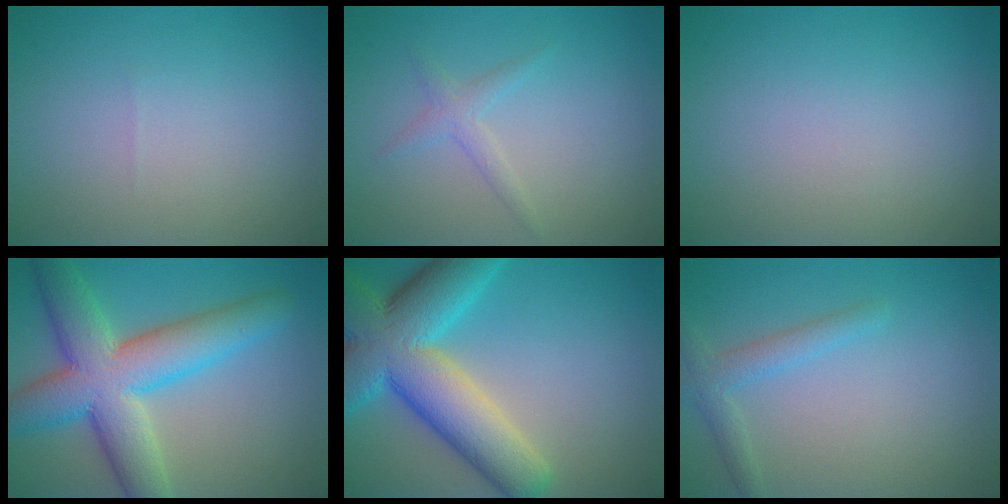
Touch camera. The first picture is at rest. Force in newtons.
{"total": 1.4, "press": 1.4, "slide": 0.1}
{"total": 0.0}
{"total": 10.0, "press": 10.0, "slide": 0.3}
{"total": 12.0, "press": 11.9, "slide": 0.7}
{"total": 2.2, "press": 2.2, "slide": 0.0}